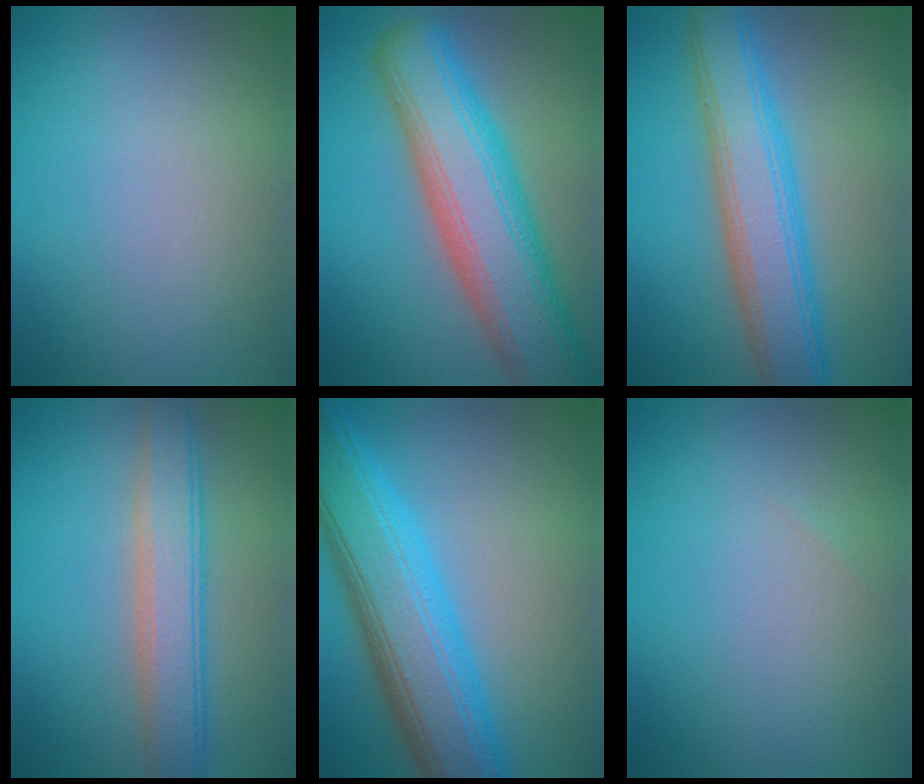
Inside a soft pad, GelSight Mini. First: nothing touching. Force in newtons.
{"total": 10.4, "press": 10.4, "slide": 0.6}
{"total": 7.1, "press": 7.1, "slide": 0.4}
{"total": 4.9, "press": 4.9, "slide": 0.3}
{"total": 10.2, "press": 10.2, "slide": 0.2}
{"total": 0.0}